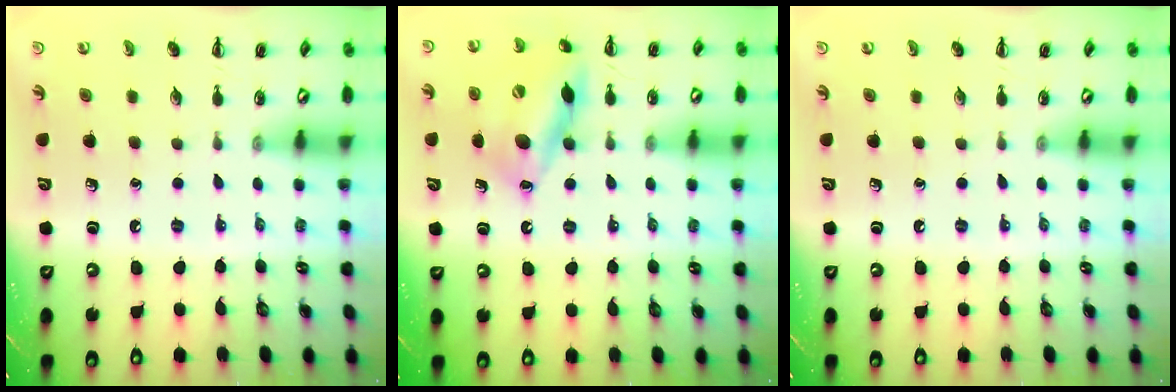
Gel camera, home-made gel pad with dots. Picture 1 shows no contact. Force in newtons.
{"total": 15.9, "press": 15.6, "slide": 2.9}
{"total": 0.0}